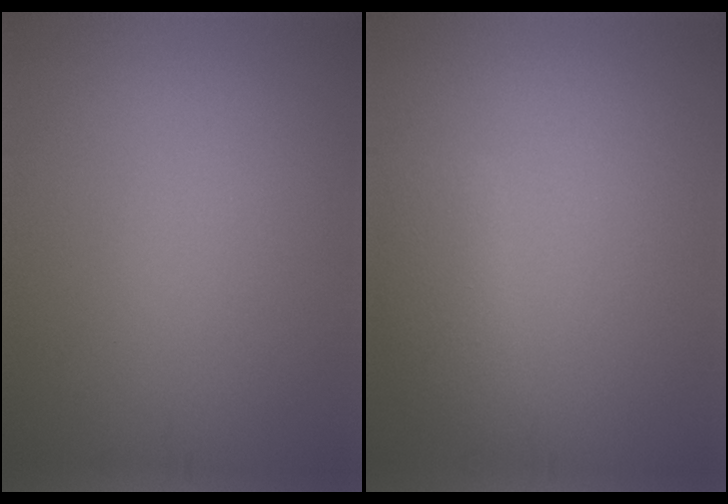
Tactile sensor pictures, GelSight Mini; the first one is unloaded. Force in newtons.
{"total": 2.4, "press": 2.3, "slide": 0.1}